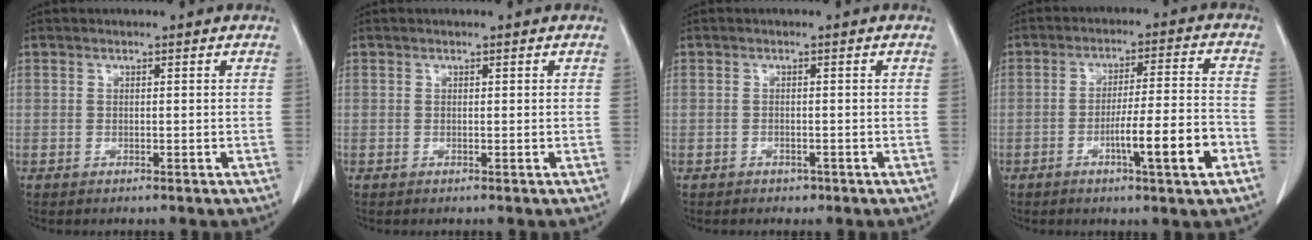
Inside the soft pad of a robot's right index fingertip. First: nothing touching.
{"total": 0.0}
{"total": 1.1, "force": [-0.7, 0.7, 0.3], "torque": [-0.009, 0.001, -0.007]}
{"total": 9.9, "force": [-4.1, 0.0, 9.0], "torque": [-0.143, 0.001, -0.061]}